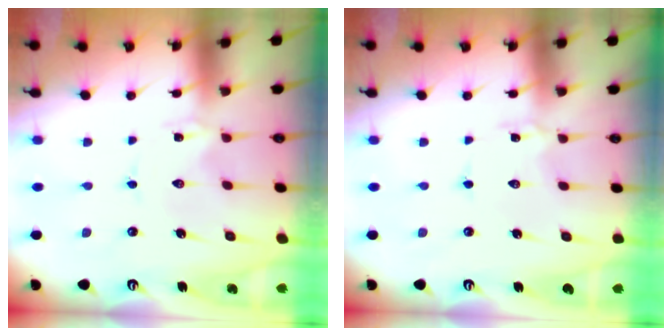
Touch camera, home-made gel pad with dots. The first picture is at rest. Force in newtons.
{"total": 1.0, "press": 1.0, "slide": 0.1}